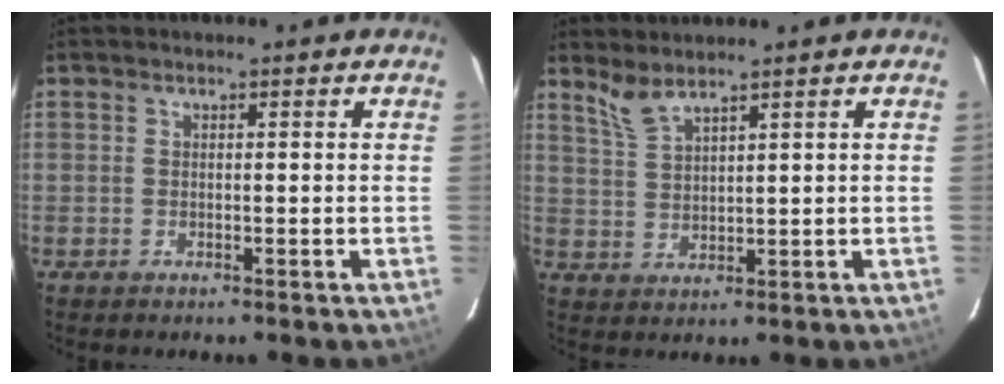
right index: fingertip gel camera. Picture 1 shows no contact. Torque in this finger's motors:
{"motor_torque": [-0.27, 0.23, -0.02, 0.01]}